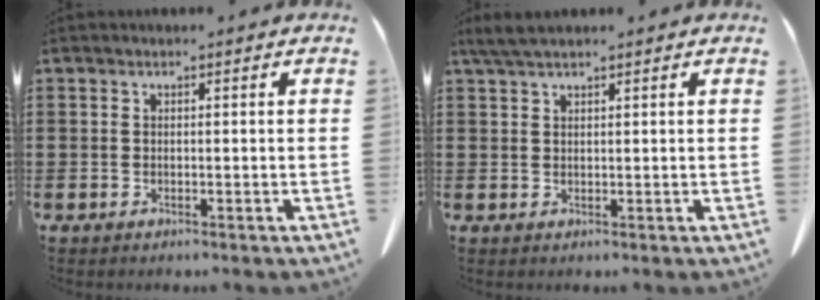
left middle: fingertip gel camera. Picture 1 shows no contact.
{"total": 2.7, "force": [2.1, 0.4, 1.8], "torque": [-0.039, 0.001, 0.039]}